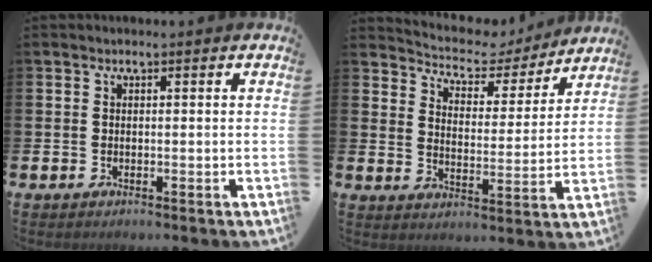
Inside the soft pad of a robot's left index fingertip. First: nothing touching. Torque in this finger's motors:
{"motor_torque": [0.96, -1.18, 0.10, 0.01]}